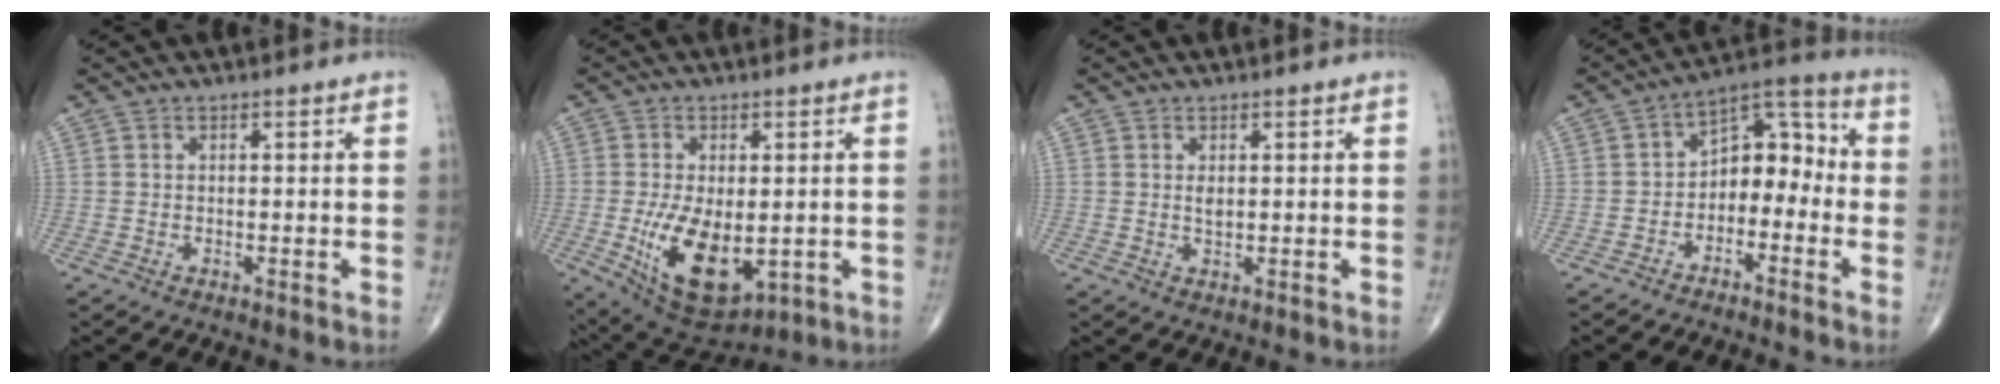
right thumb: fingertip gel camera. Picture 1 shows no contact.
{"total": 13.8, "force": [-2.6, 7.2, 11.4], "torque": [-0.186, -0.017, -0.019]}
{"total": 1.4, "force": [0.3, 0.7, 1.2], "torque": [-0.020, -0.004, 0.009]}
{"total": 9.9, "force": [-2.6, 6.6, 6.9], "torque": [-0.069, 0.058, -0.056]}